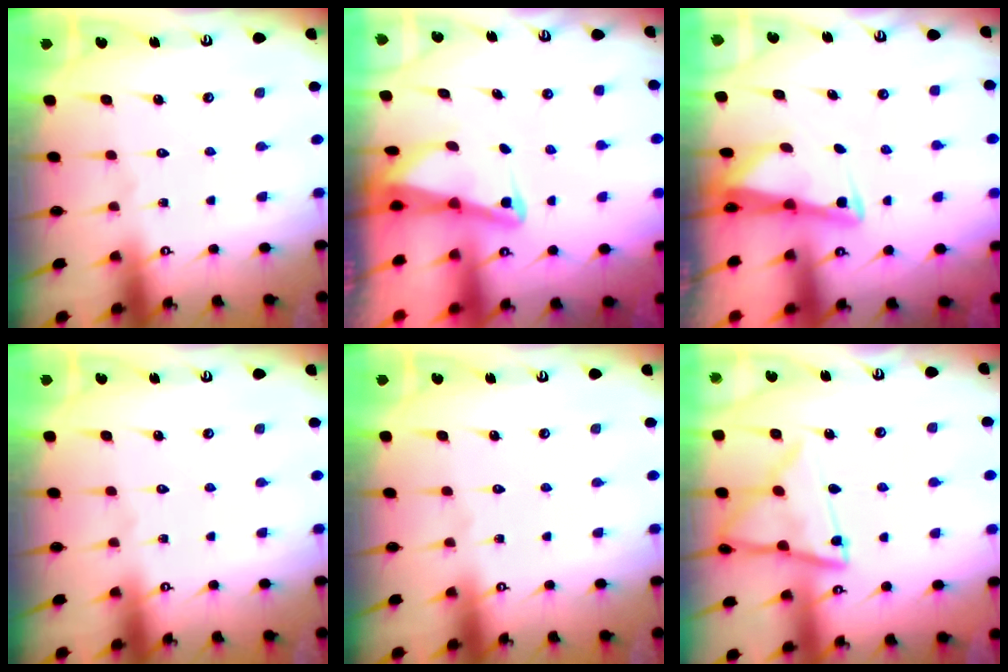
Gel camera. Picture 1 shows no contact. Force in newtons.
{"total": 2.2, "press": 2.2, "slide": 0.3}
{"total": 2.8, "press": 2.8, "slide": 0.2}
{"total": 0.0}
{"total": 0.0}
{"total": 13.3, "press": 13.3, "slide": 1.1}